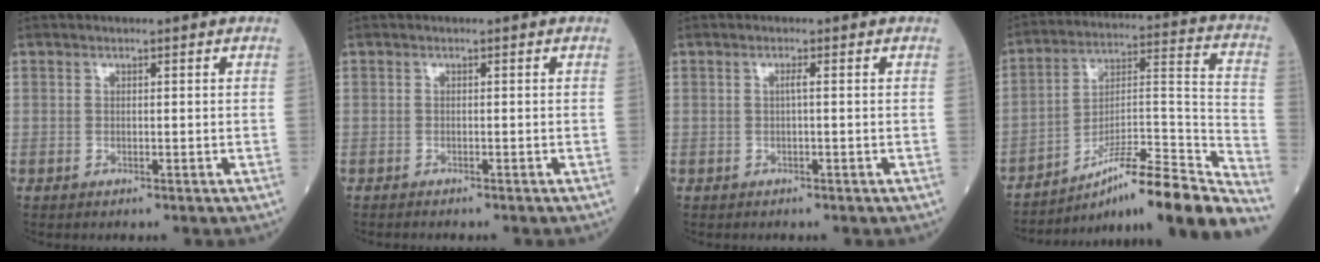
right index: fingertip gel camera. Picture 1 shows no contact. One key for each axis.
{"total": 1.9, "fx": -1.7, "fy": 0.2, "fz": 0.8, "tx": -0.017, "ty": -0.003, "tz": -0.018}
{"total": 0.7, "fx": -0.1, "fy": -0.1, "fz": 0.7, "tx": -0.014, "ty": 0.001, "tz": -0.001}
{"total": 23.1, "fx": -18.8, "fy": 0.4, "fz": 13.4, "tx": -0.159, "ty": 0.018, "tz": -0.293}